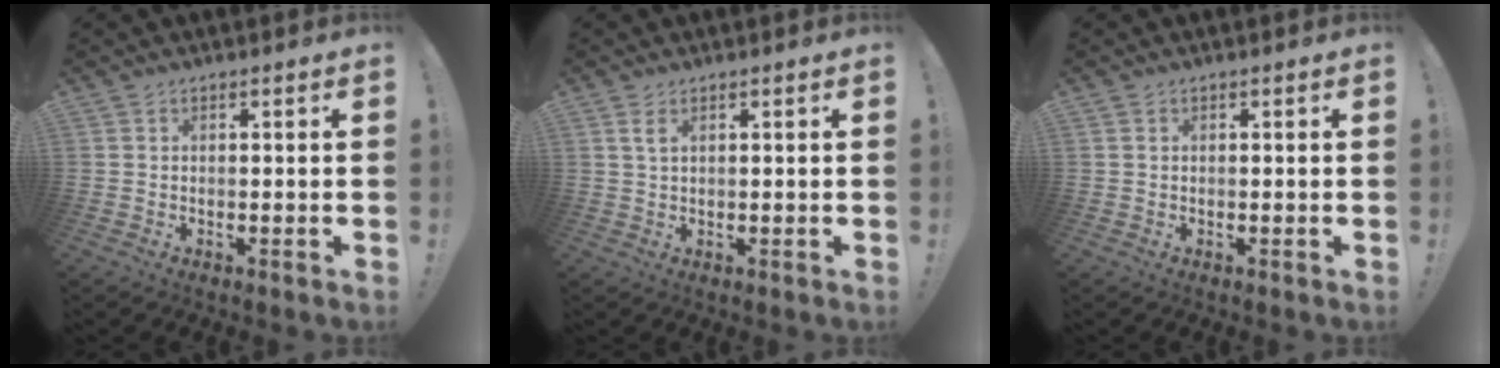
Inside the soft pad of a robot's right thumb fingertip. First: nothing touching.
{"total": 2.6, "force": [1.2, 1.0, 2.1], "torque": [-0.036, -0.001, 0.019]}
{"total": 0.0}